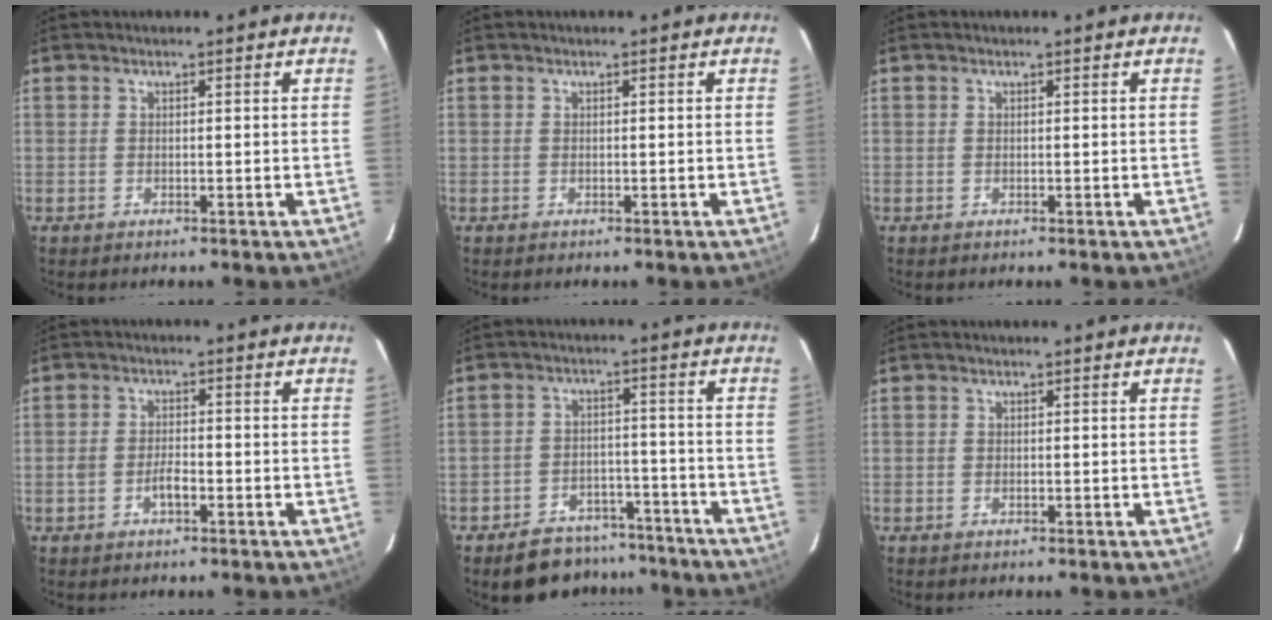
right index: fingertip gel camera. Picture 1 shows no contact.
{"total": 0.0}
{"total": 0.0}
{"total": 3.2, "force": [-1.5, 1.5, 2.4], "torque": [-0.051, 0.004, -0.028]}
{"total": 11.9, "force": [-9.8, 5.8, 3.2], "torque": [-0.079, 0.024, -0.125]}
{"total": 0.0}